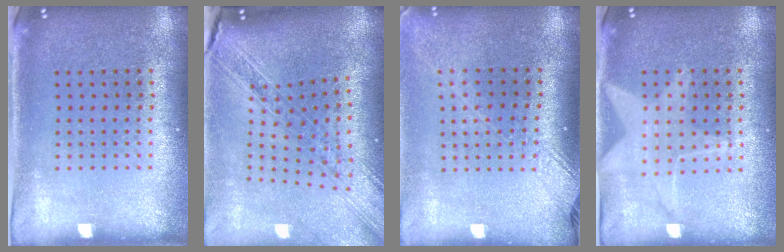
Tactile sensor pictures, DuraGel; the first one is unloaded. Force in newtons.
{"total": 2.3, "press": 1.9, "slide": 1.2}
{"total": 1.8, "press": 1.4, "slide": 1.2}
{"total": 1.5, "press": 1.5, "slide": 0.1}